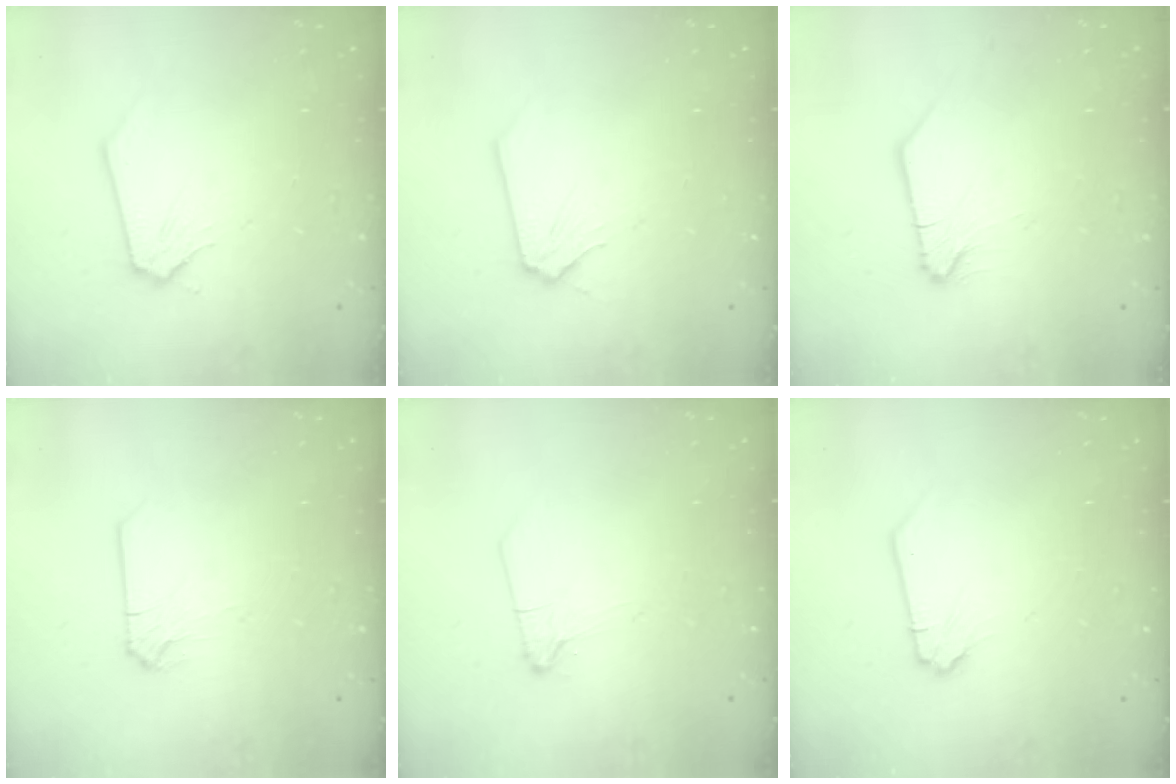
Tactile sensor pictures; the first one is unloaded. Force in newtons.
{"total": 0.0}
{"total": 1.0, "press": 1.0, "slide": 0.2}
{"total": 0.0}
{"total": 2.0, "press": 2.0, "slide": 0.4}
{"total": 0.0}